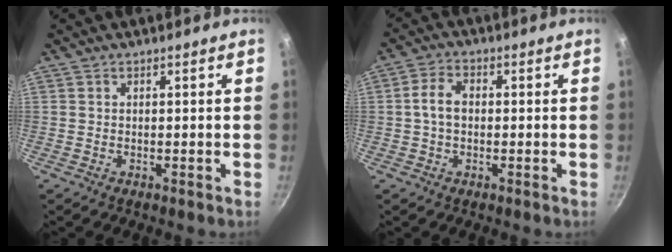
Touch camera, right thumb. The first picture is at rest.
{"total": 4.9, "force": [0.0, 3.4, 3.6], "torque": [-0.064, 0.015, -0.007]}